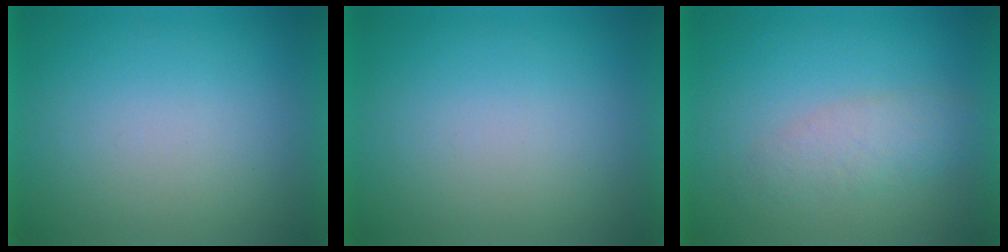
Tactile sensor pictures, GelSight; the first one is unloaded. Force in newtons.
{"total": 0.0}
{"total": 2.9}